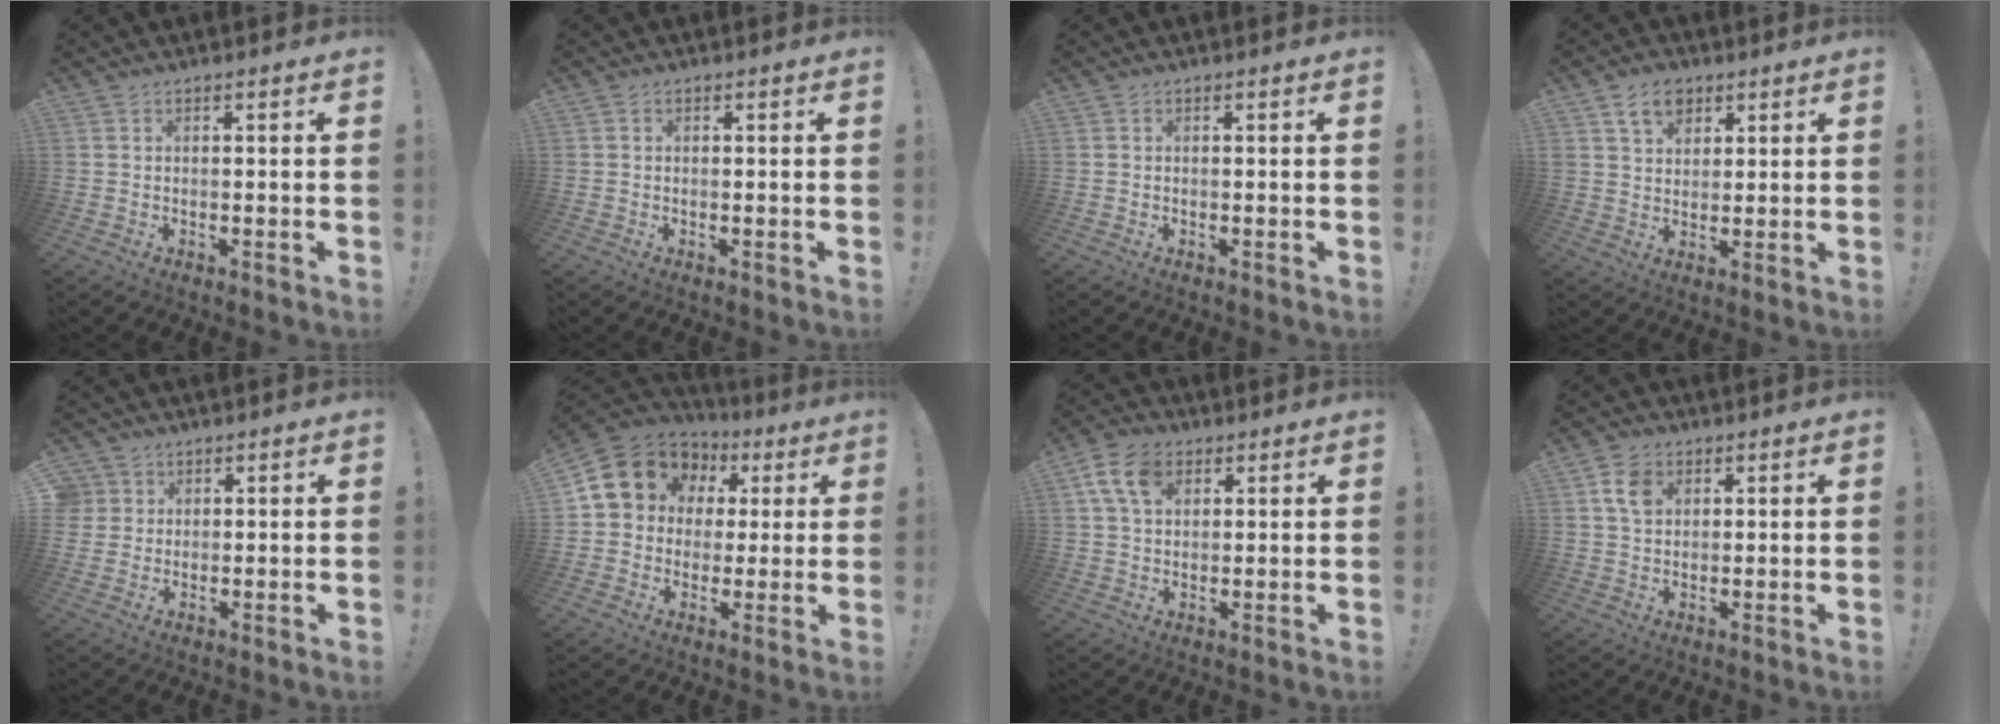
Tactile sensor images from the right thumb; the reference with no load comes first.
{"total": 0.0}
{"total": 0.0}
{"total": 8.0, "force": [4.6, 5.6, 3.4], "torque": [-0.053, -0.013, 0.087]}
{"total": 3.4, "force": [1.3, 3.1, 0.4], "torque": [-0.009, 0.000, 0.026]}
{"total": 13.0, "force": [5.0, 10.8, 5.1], "torque": [-0.072, -0.024, 0.105]}
{"total": 10.3, "force": [4.1, 7.0, 6.4], "torque": [-0.111, 0.000, 0.079]}
{"total": 6.6, "force": [2.3, 4.9, 3.8], "torque": [-0.063, 0.006, 0.046]}